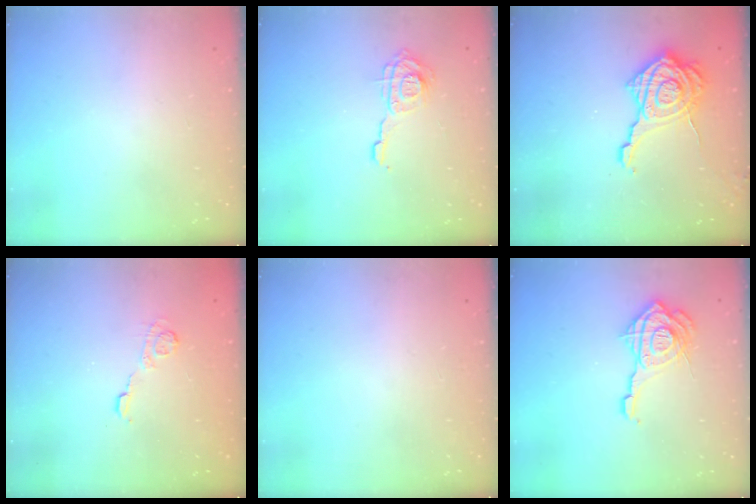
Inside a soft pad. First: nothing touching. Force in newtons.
{"total": 10.2, "press": 10.2, "slide": 0.8}
{"total": 16.0, "press": 16.0, "slide": 1.2}
{"total": 5.0, "press": 4.9, "slide": 0.7}
{"total": 0.0}
{"total": 15.1, "press": 14.9, "slide": 2.1}